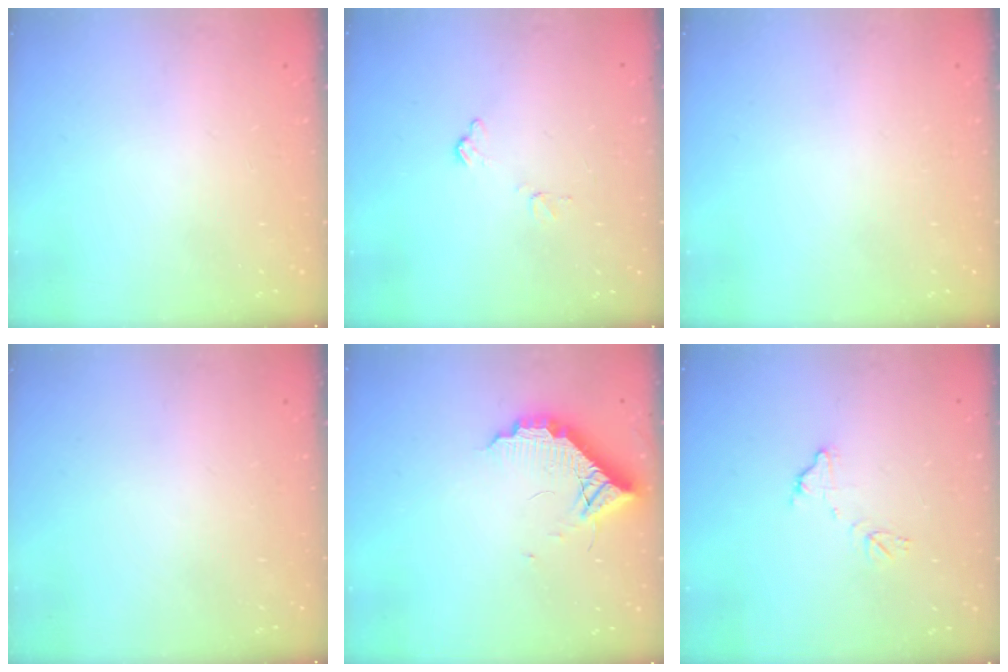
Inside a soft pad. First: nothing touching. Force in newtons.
{"total": 5.5, "press": 5.5, "slide": 0.3}
{"total": 0.0}
{"total": 0.0}
{"total": 10.2, "press": 10.2, "slide": 0.8}
{"total": 9.2, "press": 9.2, "slide": 0.7}